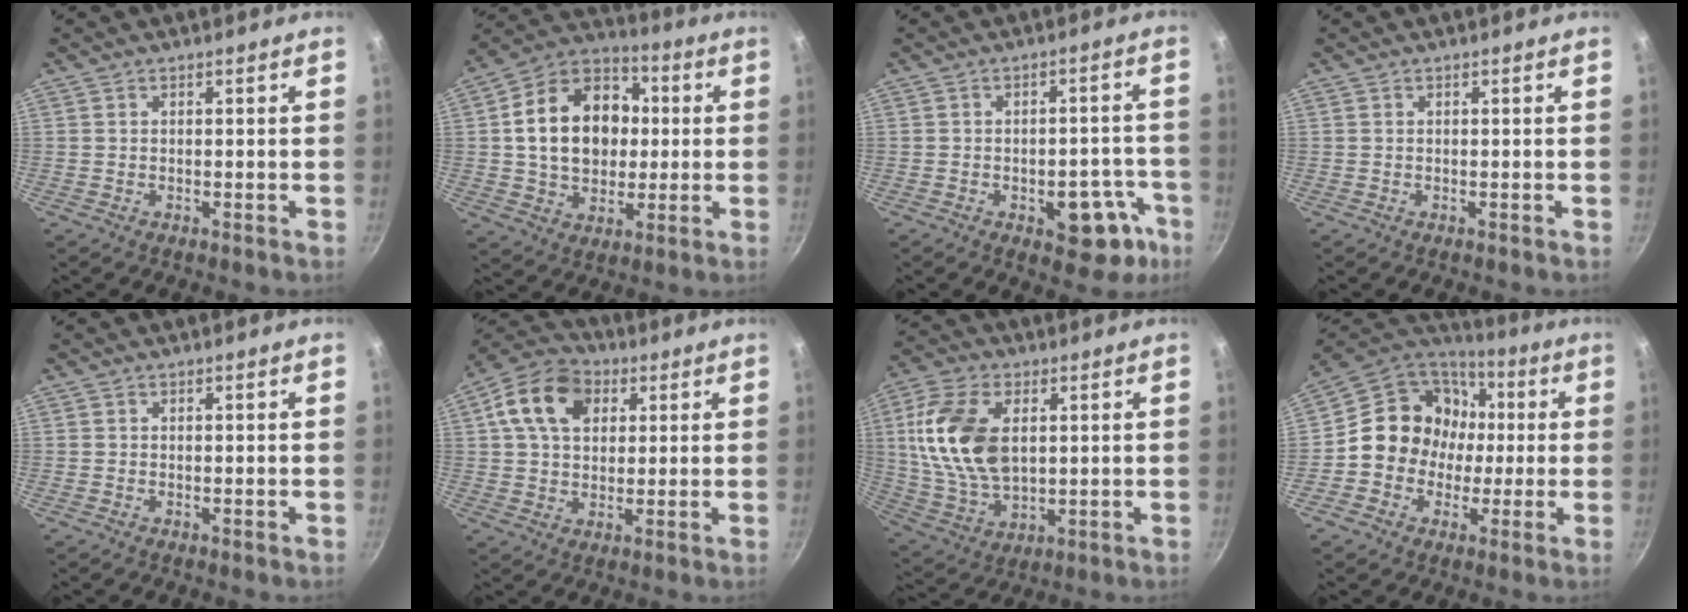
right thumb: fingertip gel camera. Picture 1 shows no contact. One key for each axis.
{"total": 20.1, "fx": 1.8, "fy": 15.3, "fz": 12.9, "tx": -0.190, "ty": 0.030, "tz": 0.026}
{"total": 11.4, "fx": -5.0, "fy": 6.2, "fz": 8.1, "tx": -0.036, "ty": 0.036, "tz": -0.059}
{"total": 0.0}
{"total": 0.0}
{"total": 13.2, "fx": 4.2, "fy": 9.5, "fz": 8.2, "tx": -0.124, "ty": 0.009, "tz": 0.056}
{"total": 17.0, "fx": 3.3, "fy": 10.3, "fz": 13.2, "tx": -0.241, "ty": -0.007, "tz": 0.070}
{"total": 16.2, "fx": 0.2, "fy": 14.6, "fz": 6.9, "tx": -0.074, "ty": 0.036, "tz": -0.009}